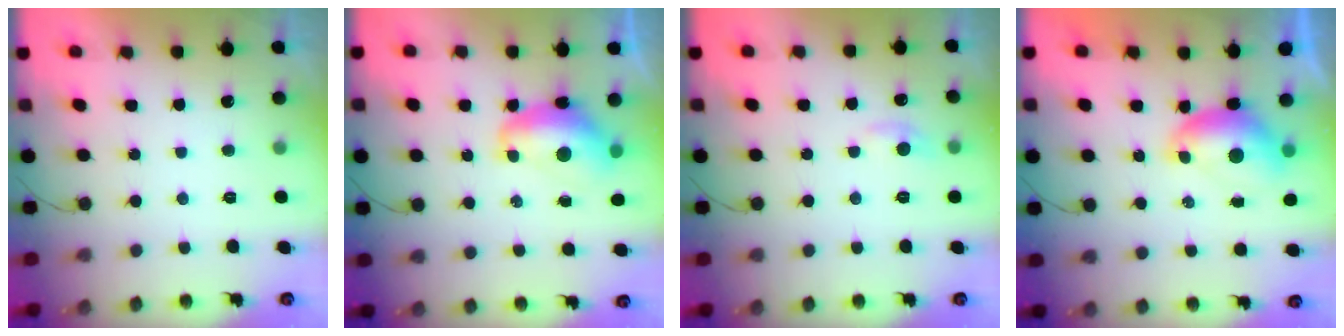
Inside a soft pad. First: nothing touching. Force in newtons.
{"total": 11.4, "press": 11.4, "slide": 1.2}
{"total": 5.9, "press": 5.8, "slide": 0.8}
{"total": 7.4, "press": 7.4, "slide": 0.6}